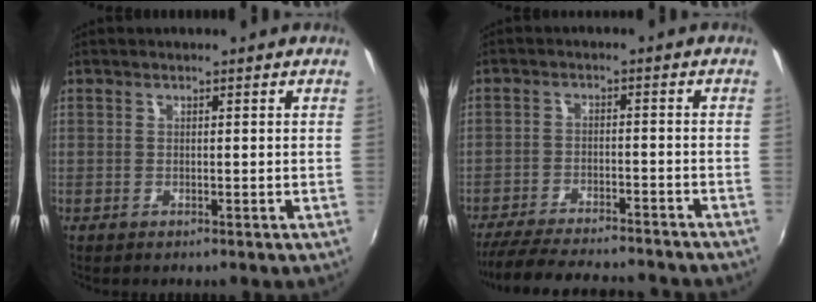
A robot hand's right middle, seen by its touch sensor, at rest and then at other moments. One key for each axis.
{"total": 18.6, "fx": -16.4, "fy": 3.5, "fz": 8.0, "tx": -0.159, "ty": -0.023, "tz": -0.240}